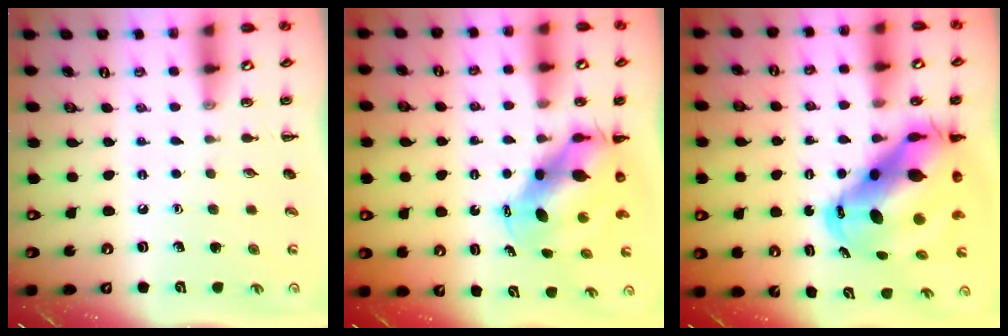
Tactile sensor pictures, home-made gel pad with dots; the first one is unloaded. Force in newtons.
{"total": 7.8, "press": 7.6, "slide": 1.8}
{"total": 16.2, "press": 15.7, "slide": 4.2}